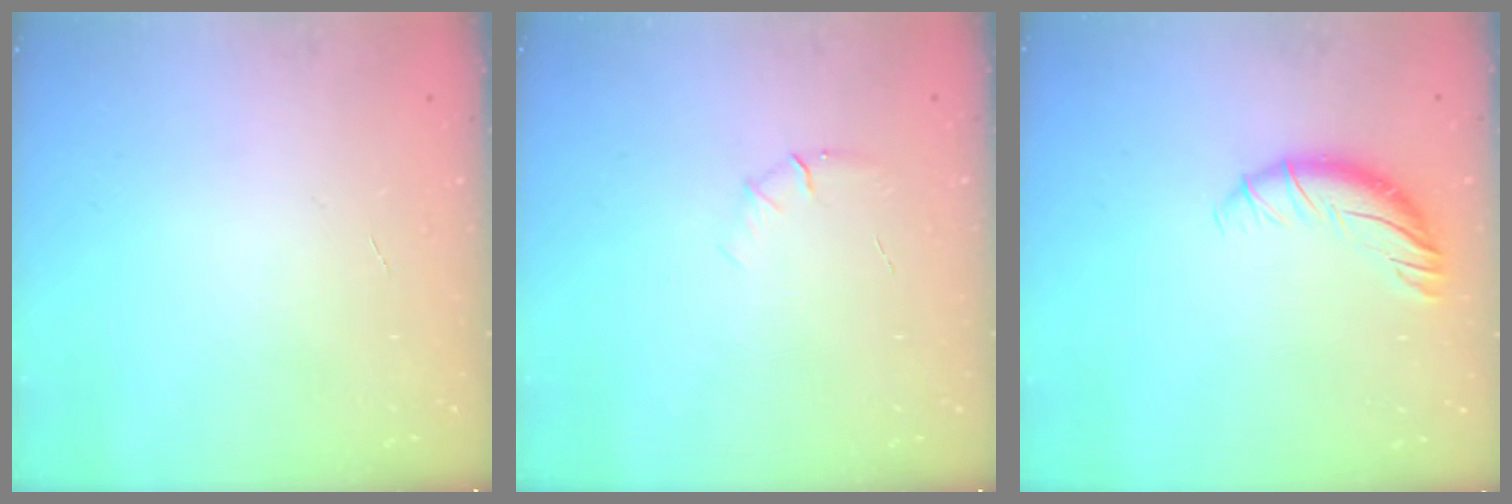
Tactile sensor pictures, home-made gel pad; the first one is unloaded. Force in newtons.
{"total": 5.2, "press": 4.9, "slide": 1.6}
{"total": 8.5, "press": 8.5, "slide": 0.6}